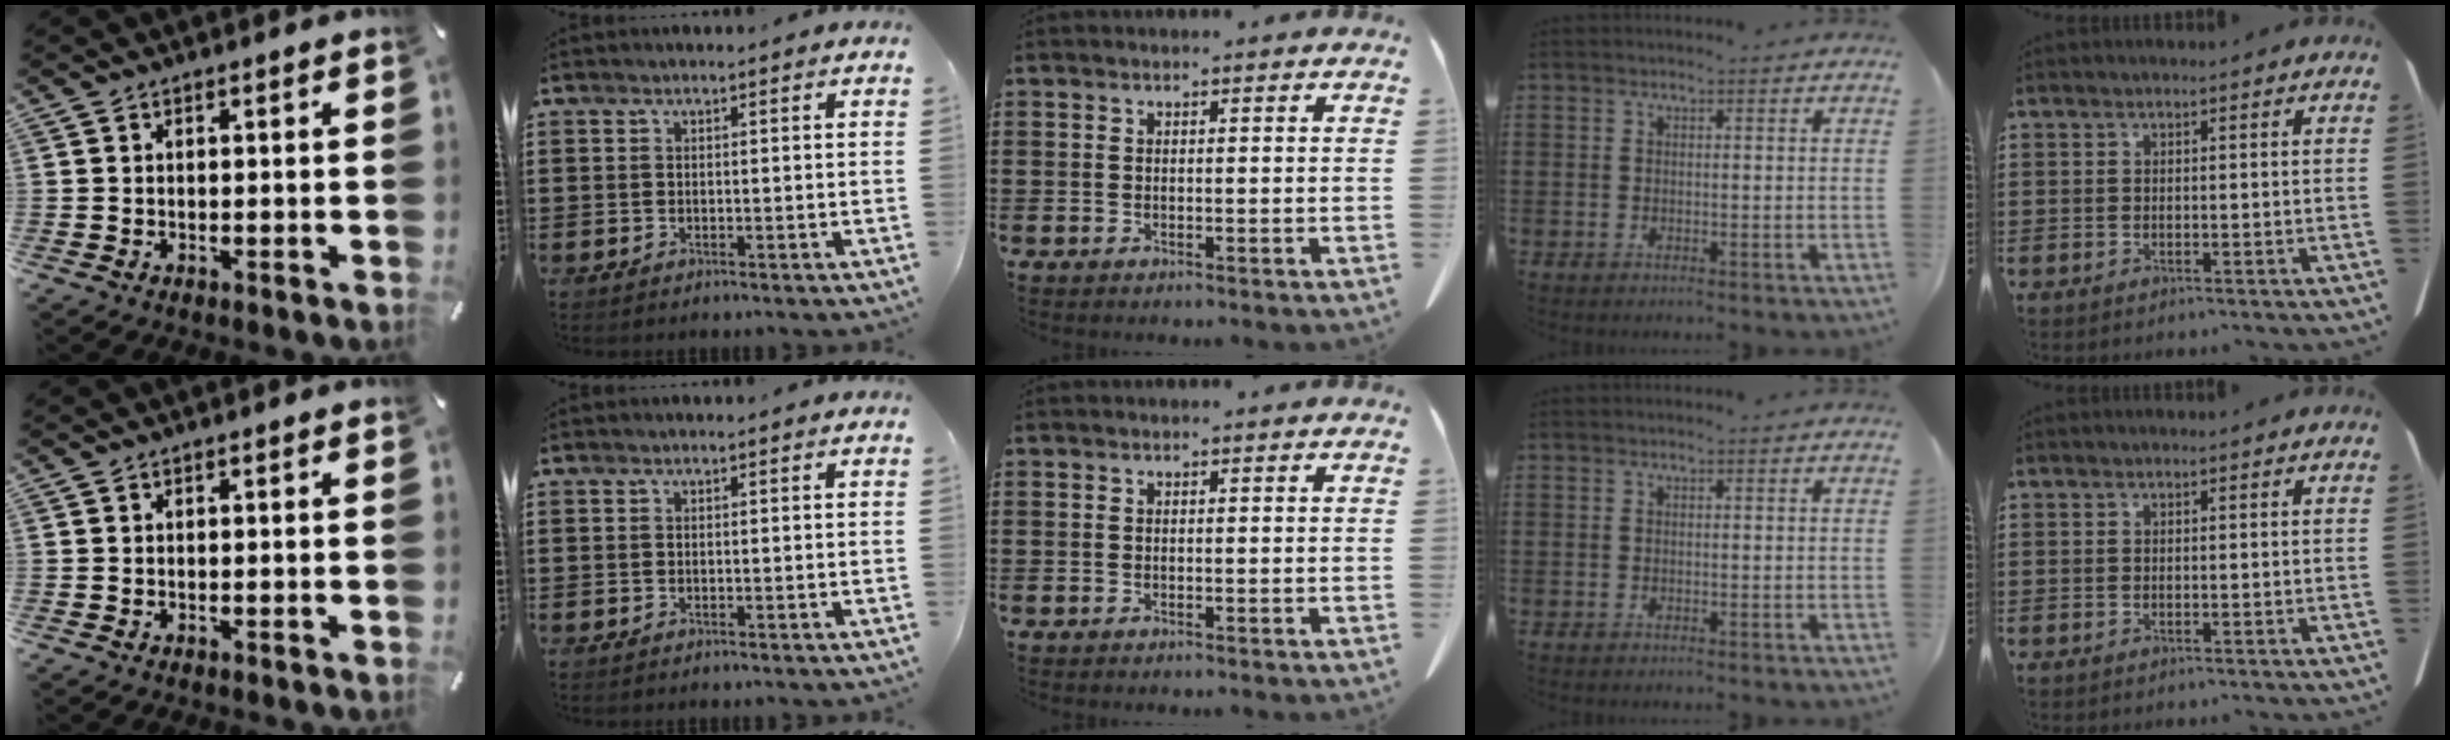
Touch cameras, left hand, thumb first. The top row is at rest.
{}